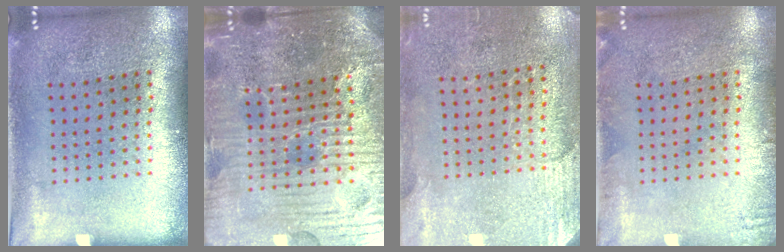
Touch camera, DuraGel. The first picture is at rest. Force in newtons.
{"total": 5.6, "press": 5.3, "slide": 1.9}
{"total": 2.6, "press": 2.3, "slide": 1.2}
{"total": 1.0, "press": 1.0, "slide": 0.2}